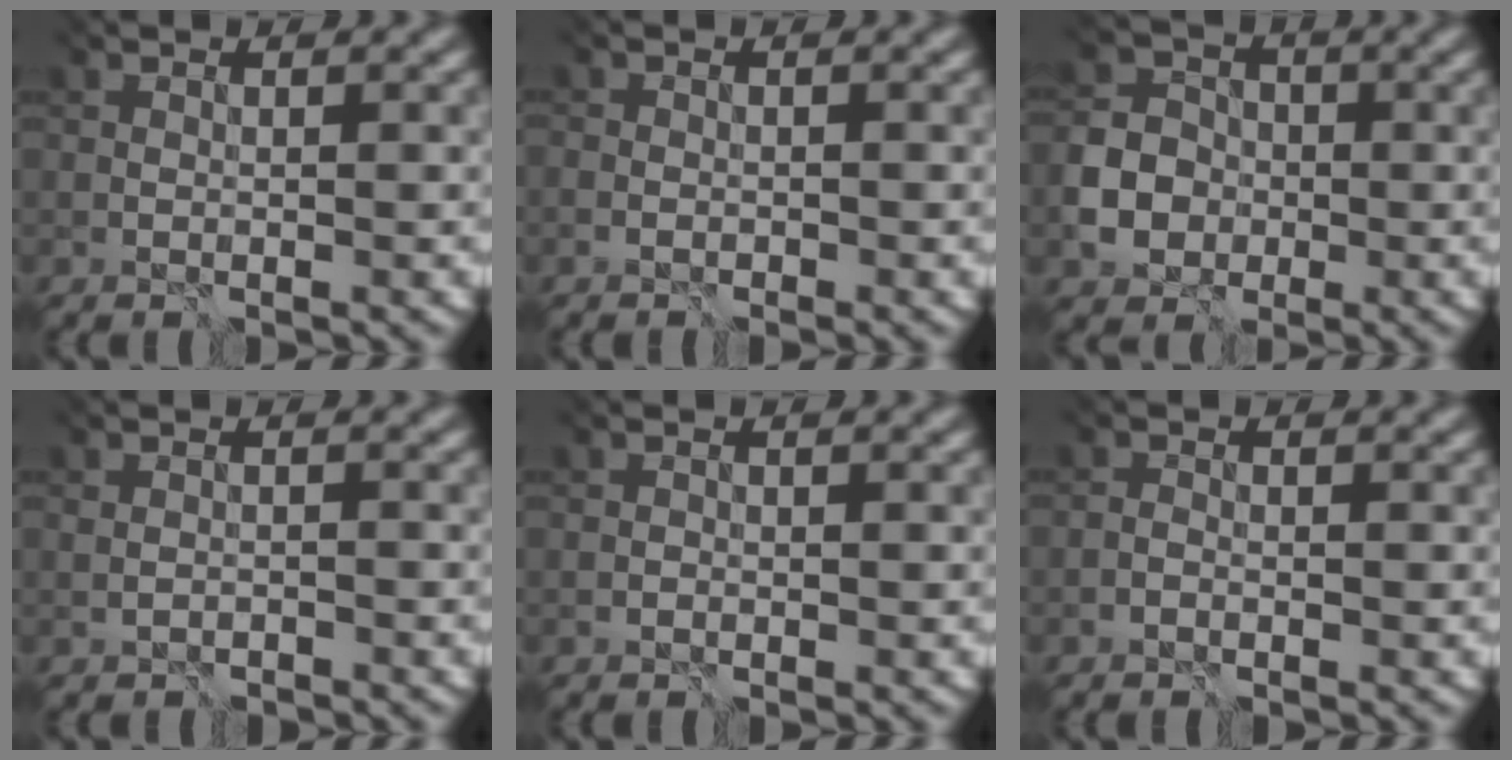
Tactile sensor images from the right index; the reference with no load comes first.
{"total": 1.7, "force": [-1.7, 0.2, -0.2], "torque": [0.001, 0.001, -0.023]}
{"total": 5.0, "force": [-3.6, 3.2, 1.3], "torque": [-0.038, 0.000, -0.041]}
{"total": 1.5, "force": [-1.3, 0.6, -0.5], "torque": [0.006, 0.005, -0.018]}
{"total": 1.8, "force": [-1.6, -0.3, -0.6], "torque": [0.010, -0.004, -0.022]}
{"total": 2.4, "force": [-2.3, 0.1, 0.2], "torque": [0.013, 0.005, -0.042]}